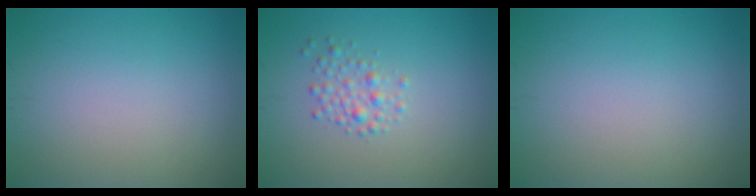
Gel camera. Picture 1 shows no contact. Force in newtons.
{"total": 1.8, "press": 1.8, "slide": 0.0}
{"total": 0.0}